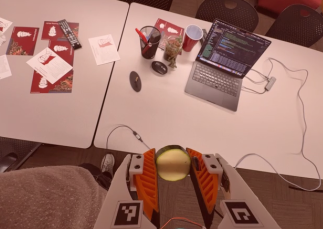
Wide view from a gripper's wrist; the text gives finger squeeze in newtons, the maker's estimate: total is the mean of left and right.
{"total": 11.7, "left": 11.7, "right": 11.8}